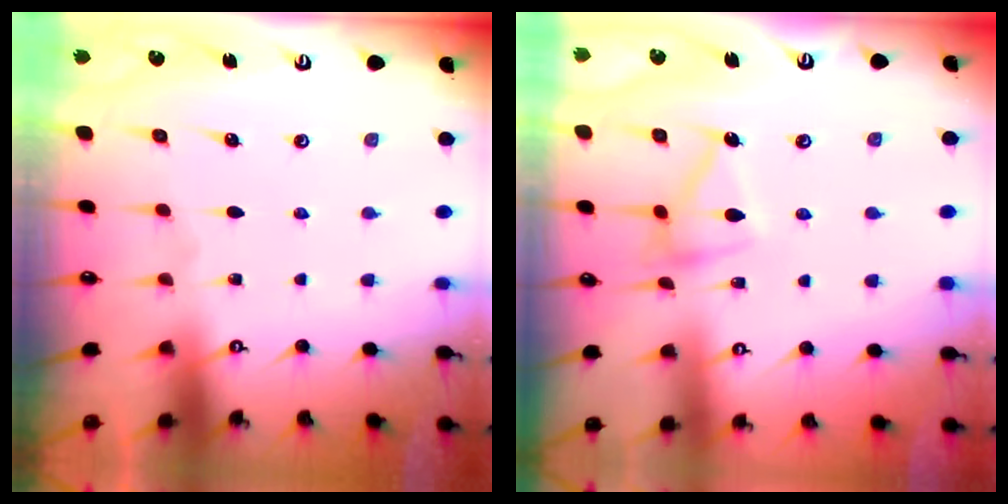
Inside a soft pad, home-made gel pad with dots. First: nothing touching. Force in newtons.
{"total": 12.3, "press": 12.3, "slide": 0.4}